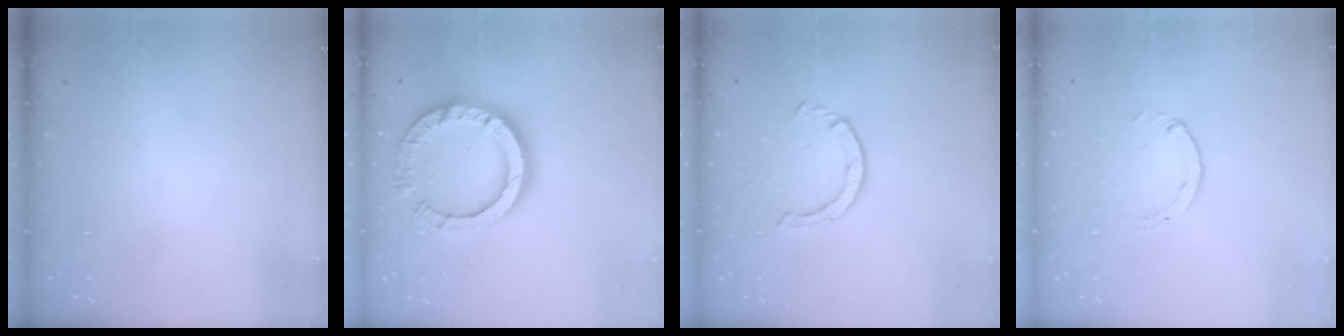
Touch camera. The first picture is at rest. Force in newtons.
{"total": 16.2, "press": 16.2, "slide": 1.4}
{"total": 2.2, "press": 2.2, "slide": 0.4}
{"total": 1.1, "press": 1.1, "slide": 0.2}